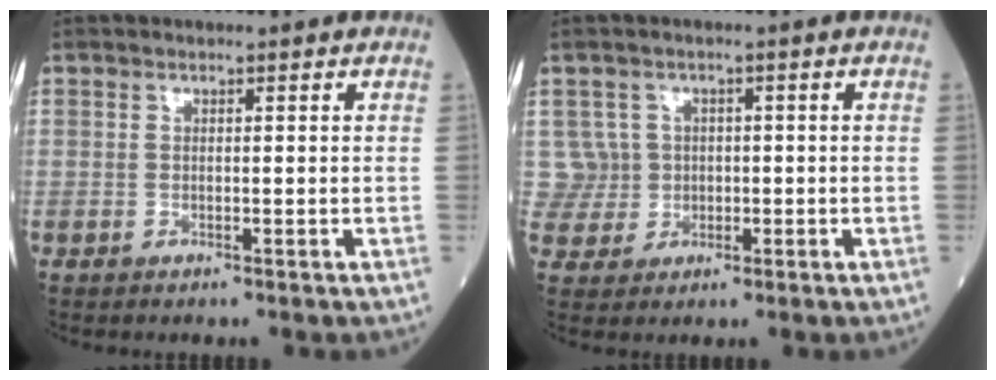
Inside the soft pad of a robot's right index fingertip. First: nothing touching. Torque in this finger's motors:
{"motor_torque": [-0.26, 0.16, -0.11, -0.05]}